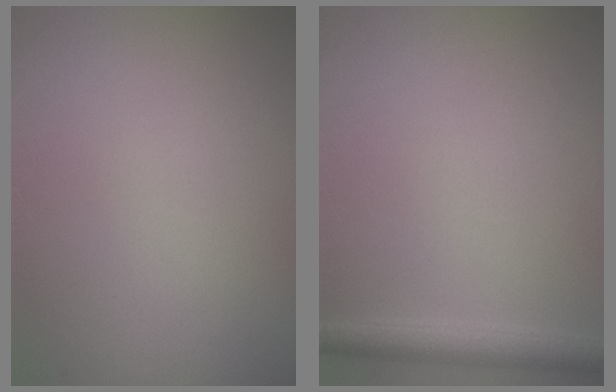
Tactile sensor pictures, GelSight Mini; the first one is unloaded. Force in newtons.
{"total": 2.3, "press": 2.3, "slide": 0.1}